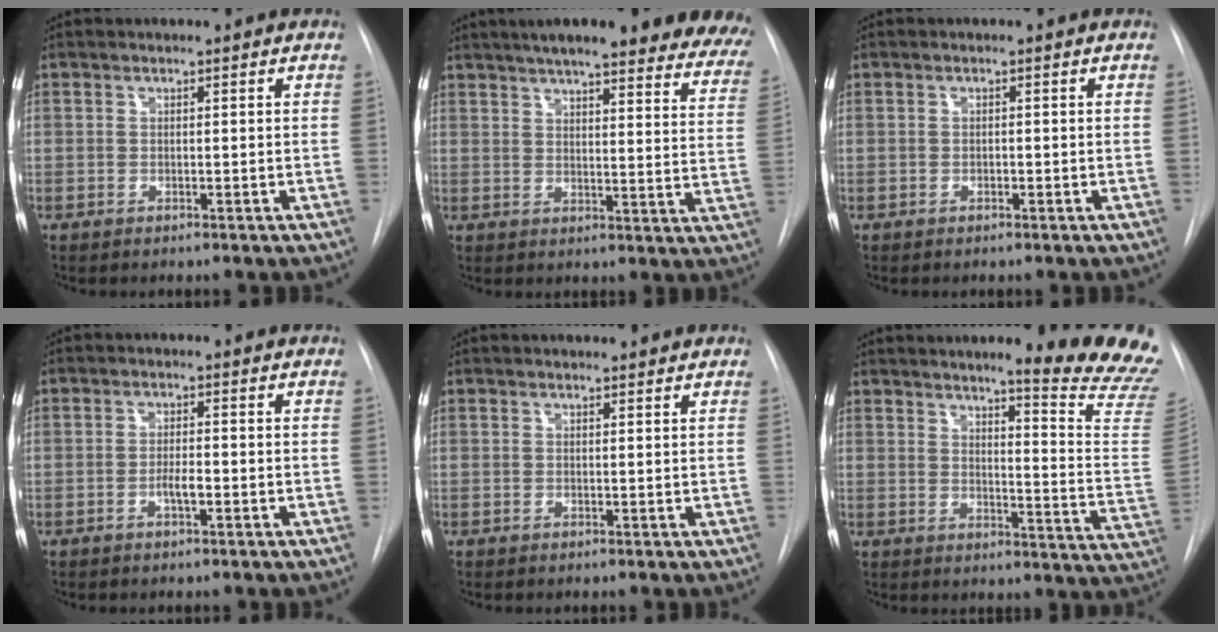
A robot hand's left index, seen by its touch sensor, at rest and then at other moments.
{"total": 27.7, "force": [23.8, 4.4, 13.6], "torque": [-0.169, -0.050, 0.270]}
{"total": 0.8, "force": [-0.8, 0.2, 0.1], "torque": [0.001, -0.004, -0.013]}
{"total": 2.3, "force": [-1.4, 0.4, 1.8], "torque": [-0.032, -0.004, -0.023]}
{"total": 2.3, "force": [2.2, 0.4, 0.3], "torque": [-0.009, 0.006, 0.021]}
{"total": 18.1, "force": [15.9, -0.7, 8.5], "torque": [-0.103, -0.130, 0.175]}